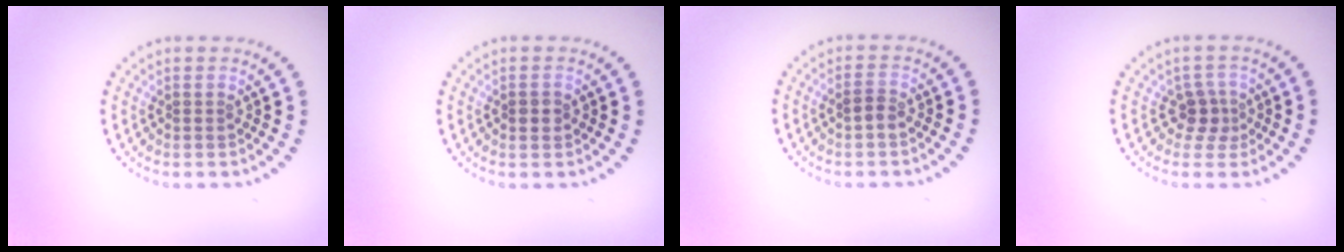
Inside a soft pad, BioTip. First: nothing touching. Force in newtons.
{"total": 1.4, "press": 1.4, "slide": 0.3}
{"total": 1.2, "press": 1.1, "slide": 0.4}
{"total": 1.9, "press": 1.4, "slide": 1.3}